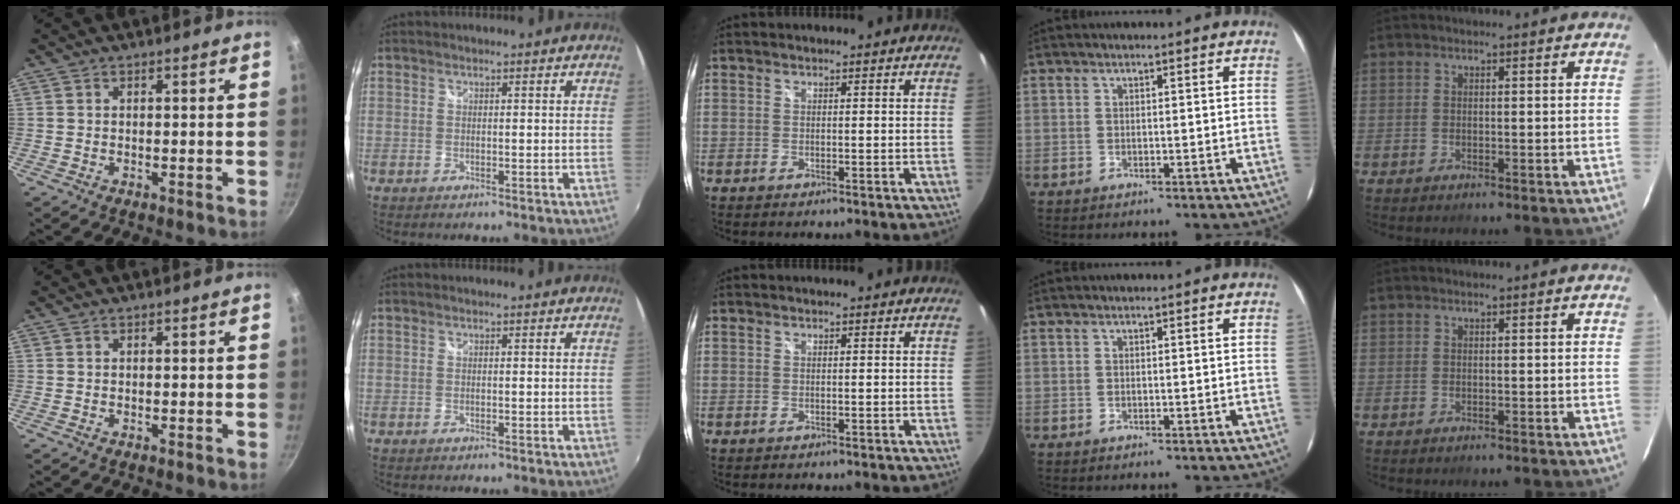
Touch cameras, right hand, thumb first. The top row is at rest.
{}